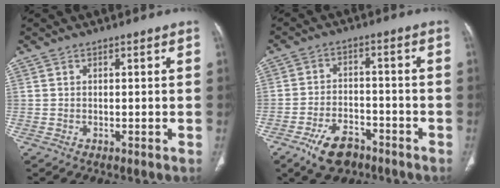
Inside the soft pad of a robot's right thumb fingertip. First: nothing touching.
{"total": 8.6, "force": [-5.5, 4.9, 4.5], "torque": [-0.071, 0.030, -0.090]}